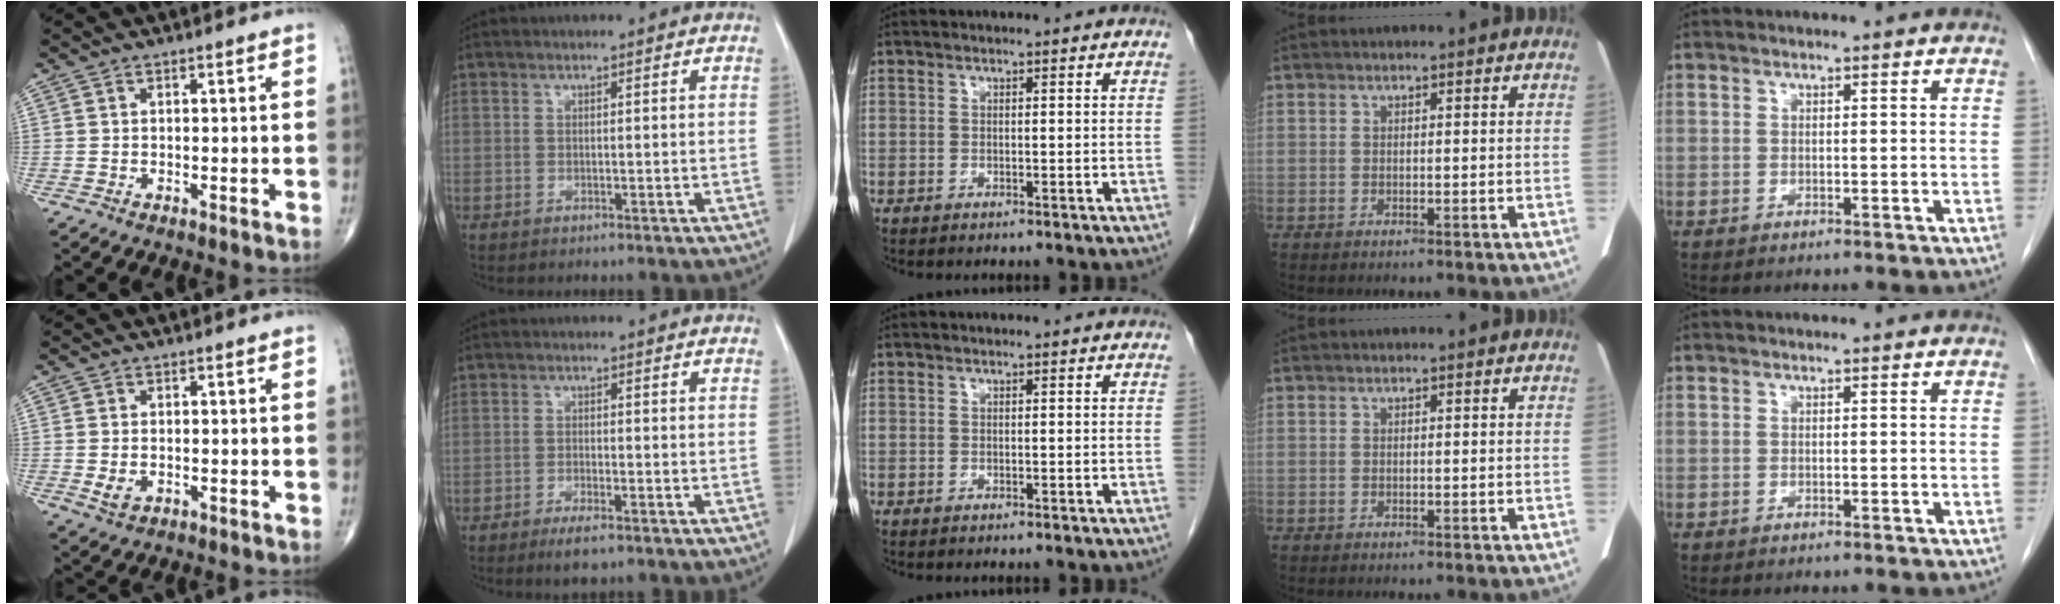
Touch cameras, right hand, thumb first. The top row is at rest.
{"thumb": {"total": 2.7, "force": [-0.5, 1.8, 1.9], "torque": [-0.037, -0.002, -0.005]}, "index": {"total": 3.5, "force": [-2.4, 0.7, 2.4], "torque": [-0.046, -0.004, -0.039]}}